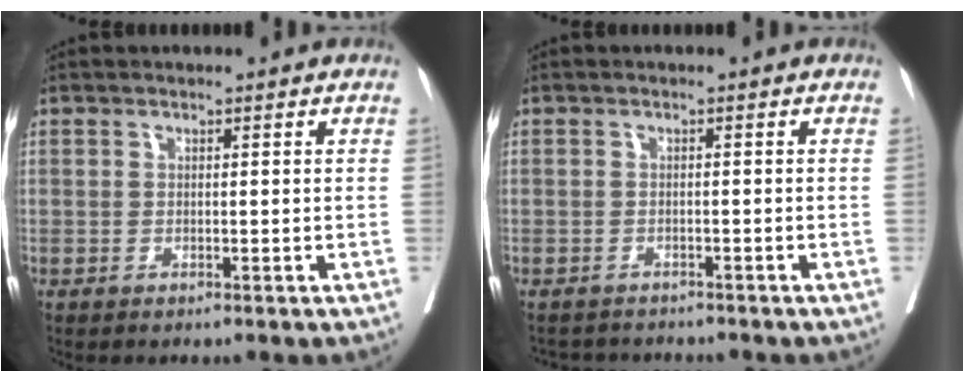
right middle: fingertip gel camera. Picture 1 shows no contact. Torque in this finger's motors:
{"motor_torque": [-0.60, -0.05, -0.01, -0.04]}